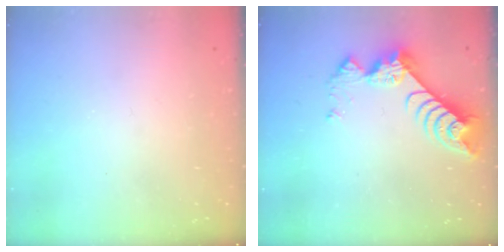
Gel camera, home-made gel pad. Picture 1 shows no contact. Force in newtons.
{"total": 8.3, "press": 8.3, "slide": 0.9}